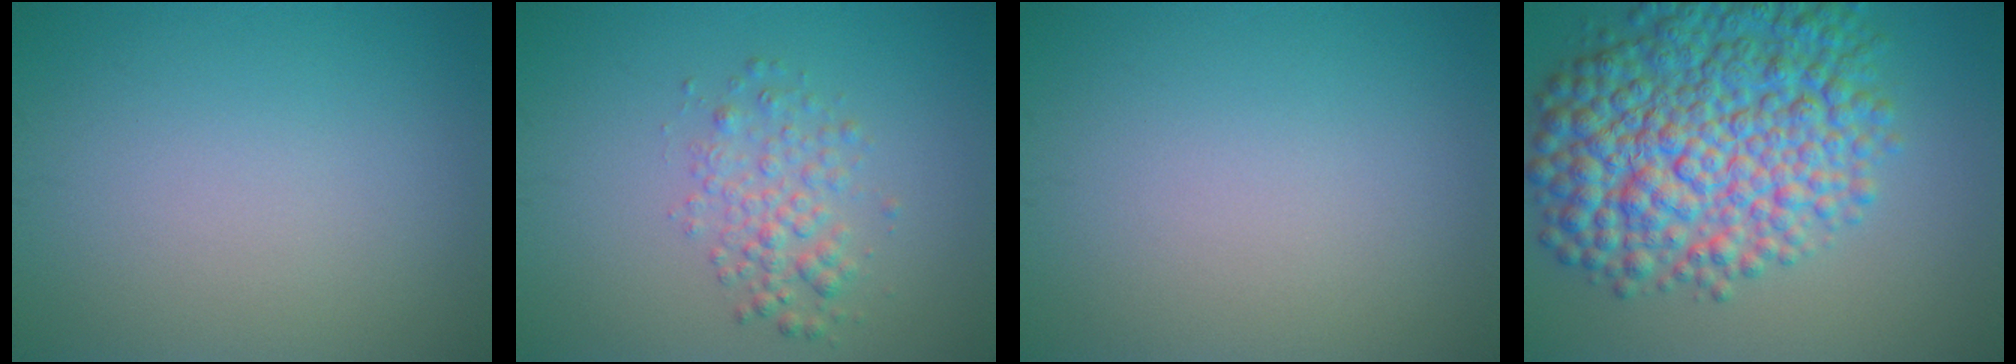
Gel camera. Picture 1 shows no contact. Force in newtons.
{"total": 2.6, "press": 2.6, "slide": 0.1}
{"total": 0.0}
{"total": 11.5, "press": 11.4, "slide": 0.2}